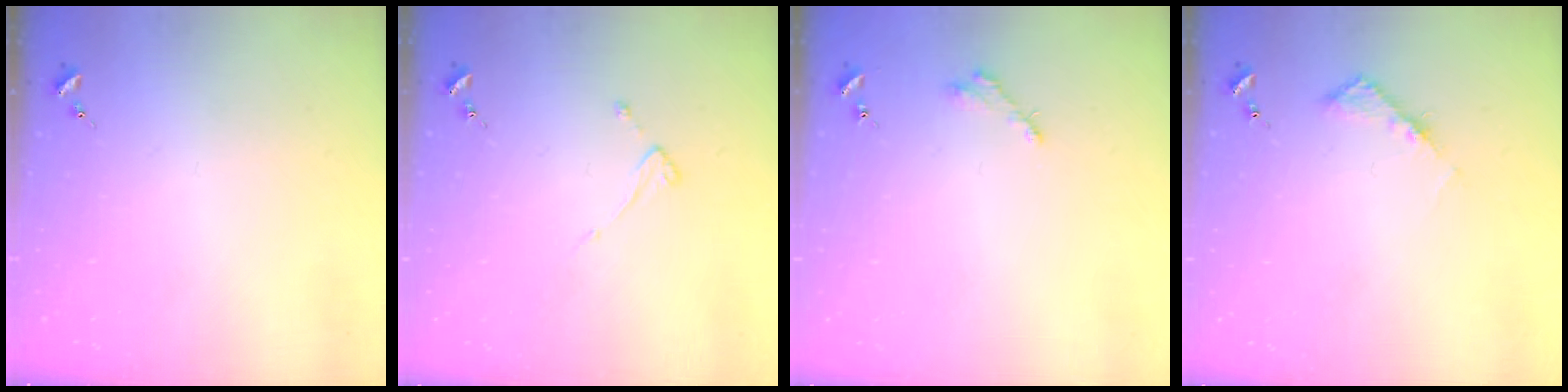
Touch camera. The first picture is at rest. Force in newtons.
{"total": 3.6, "press": 3.6, "slide": 0.4}
{"total": 2.8, "press": 2.8, "slide": 0.3}
{"total": 4.2, "press": 4.2, "slide": 0.5}